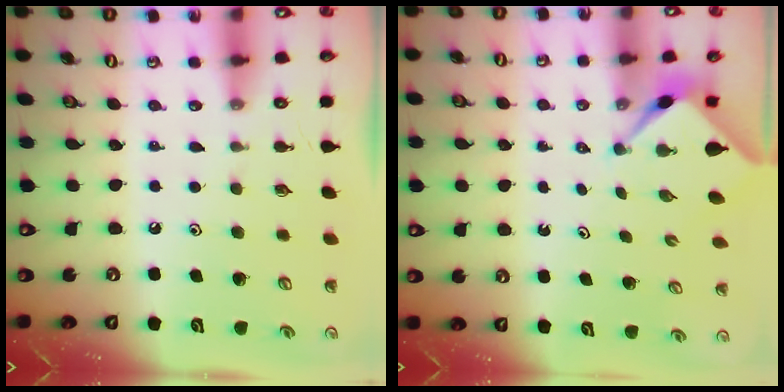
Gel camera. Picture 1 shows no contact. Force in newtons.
{"total": 2.2, "press": 2.2, "slide": 0.3}